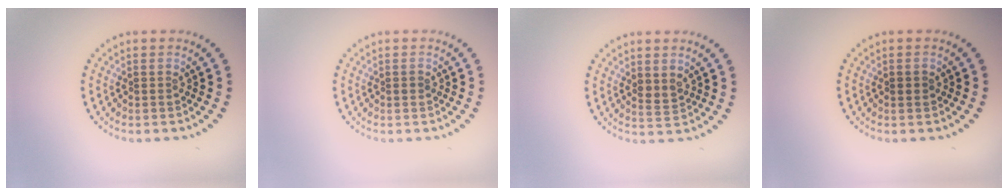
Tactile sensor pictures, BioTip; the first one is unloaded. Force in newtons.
{"total": 0.7, "press": 0.7, "slide": 0.1}
{"total": 1.5, "press": 1.4, "slide": 0.5}
{"total": 0.9, "press": 0.9, "slide": 0.1}